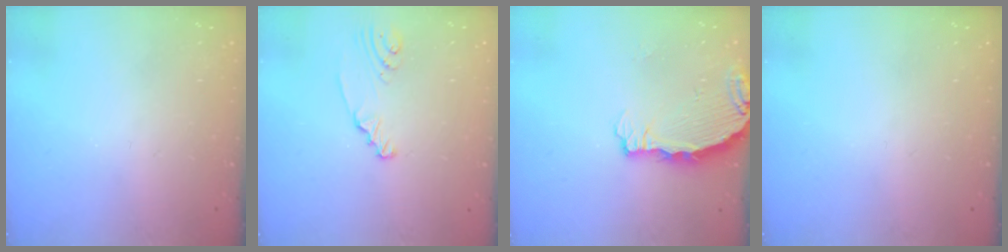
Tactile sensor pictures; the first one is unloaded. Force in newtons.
{"total": 2.3, "press": 2.3, "slide": 0.3}
{"total": 3.8, "press": 3.8, "slide": 0.5}
{"total": 0.0}